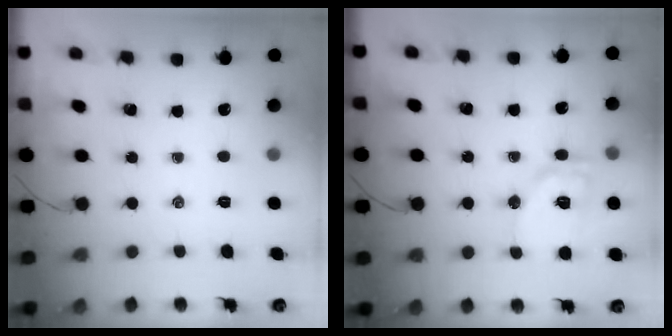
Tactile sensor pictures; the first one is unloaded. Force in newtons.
{"total": 12.8, "press": 12.7, "slide": 2.0}